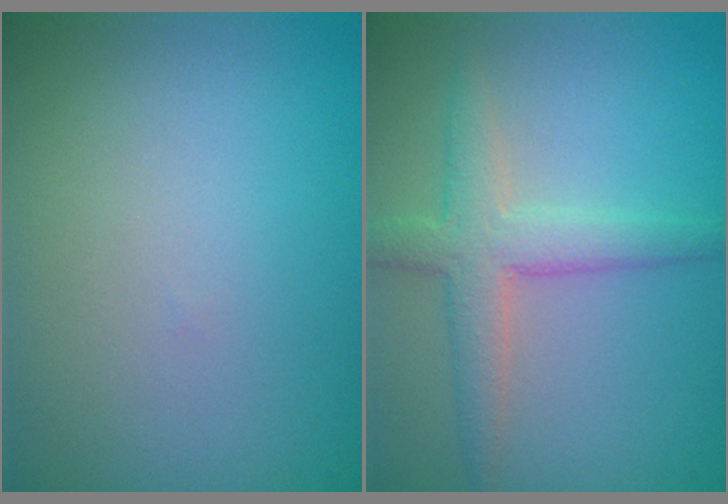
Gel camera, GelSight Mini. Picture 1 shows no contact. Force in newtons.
{"total": 3.7, "press": 3.7, "slide": 0.2}